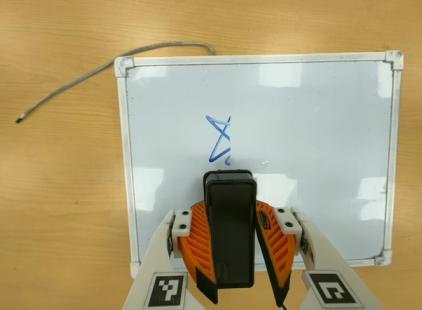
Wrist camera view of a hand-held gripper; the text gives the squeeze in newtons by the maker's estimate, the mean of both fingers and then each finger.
{"total": 10.6, "left": 9.6, "right": 11.6}